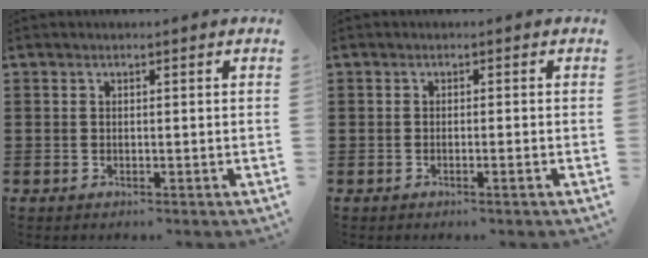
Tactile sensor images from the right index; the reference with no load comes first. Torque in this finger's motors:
{"motor_torque": [-0.09, 0.27, 0.00, 0.00]}